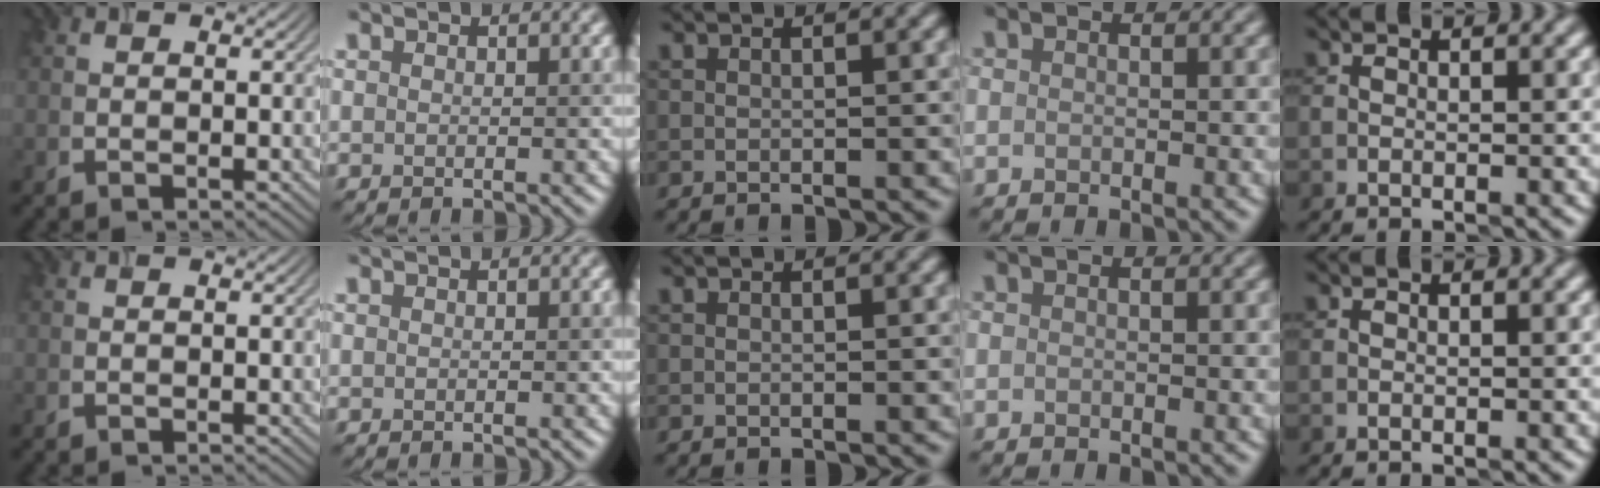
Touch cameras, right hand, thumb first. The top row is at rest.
{}